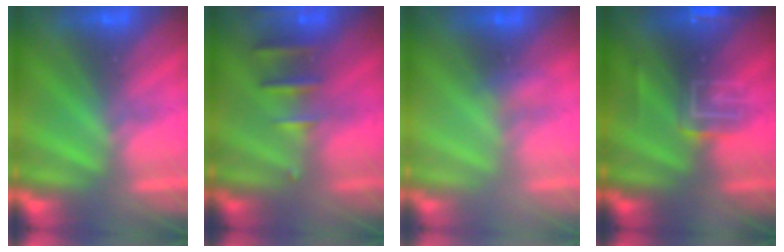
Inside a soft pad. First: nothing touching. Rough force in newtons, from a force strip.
{"total": 2.4}
{"total": 2.0}
{"total": 9.6}